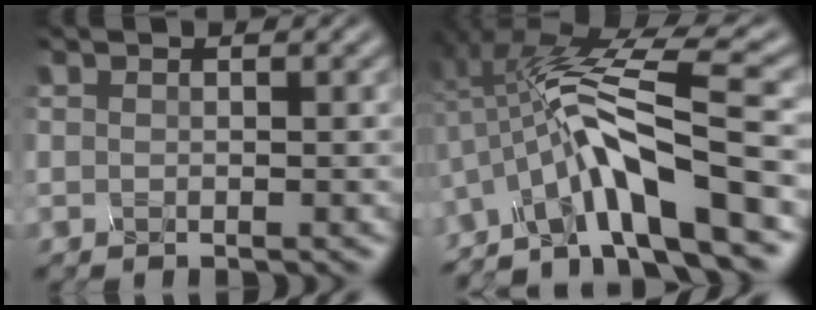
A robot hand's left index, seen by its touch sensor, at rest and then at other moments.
{"total": 10.3, "force": [-5.0, 1.7, 8.9], "torque": [-0.163, 0.023, -0.067]}